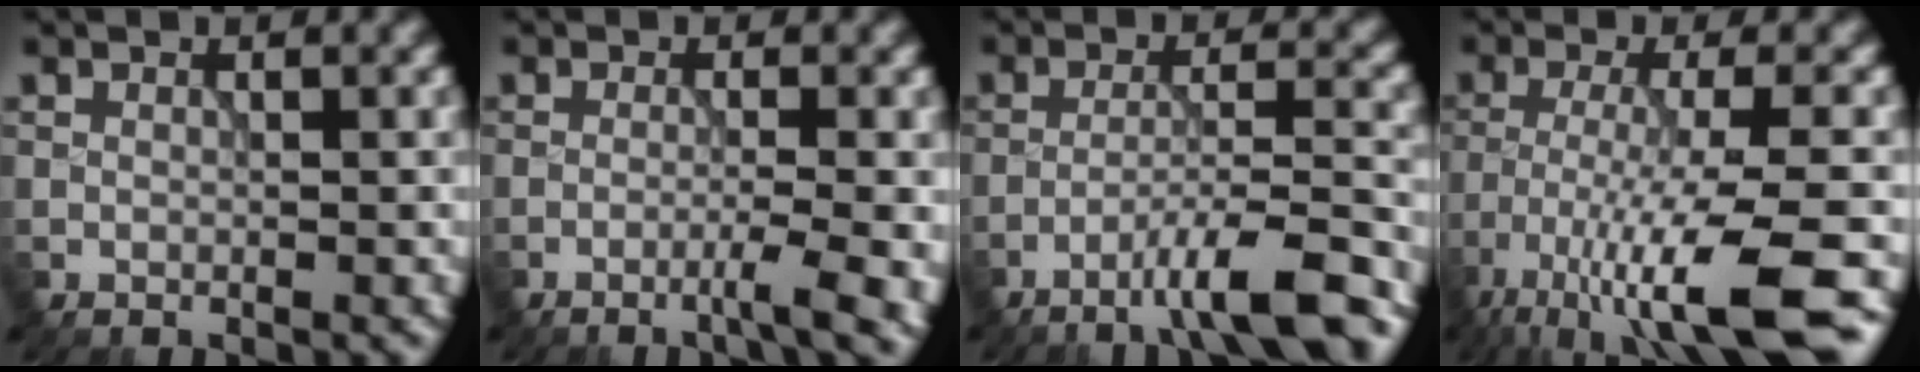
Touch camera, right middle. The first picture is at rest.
{"total": 3.5, "force": [-1.4, 0.6, 3.1], "torque": [-0.050, 0.004, -0.027]}
{"total": 7.8, "force": [-5.3, 1.0, 5.7], "torque": [-0.085, 0.013, -0.082]}
{"total": 10.2, "force": [-6.5, 1.9, 7.6], "torque": [-0.137, -0.006, -0.109]}